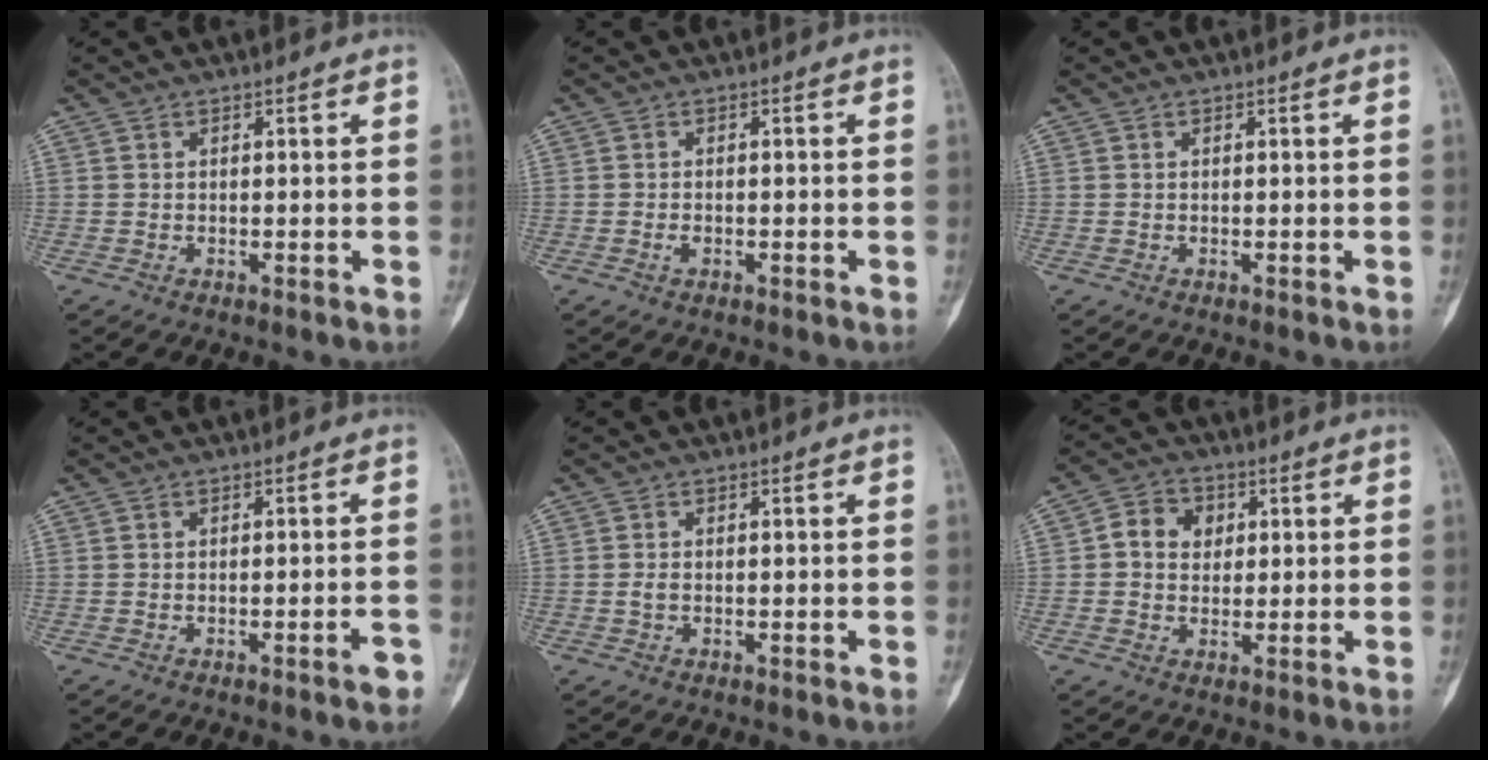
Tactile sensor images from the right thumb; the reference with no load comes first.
{"total": 1.1, "force": [-0.5, 0.6, 0.7], "torque": [-0.015, 0.003, -0.011]}
{"total": 0.0}
{"total": 2.2, "force": [-1.3, 0.3, 1.7], "torque": [-0.023, 0.006, -0.019]}
{"total": 1.0, "force": [-0.2, 0.6, 0.8], "torque": [-0.018, 0.000, -0.004]}
{"total": 6.4, "force": [1.1, 5.4, 3.3], "torque": [-0.030, 0.007, 0.012]}